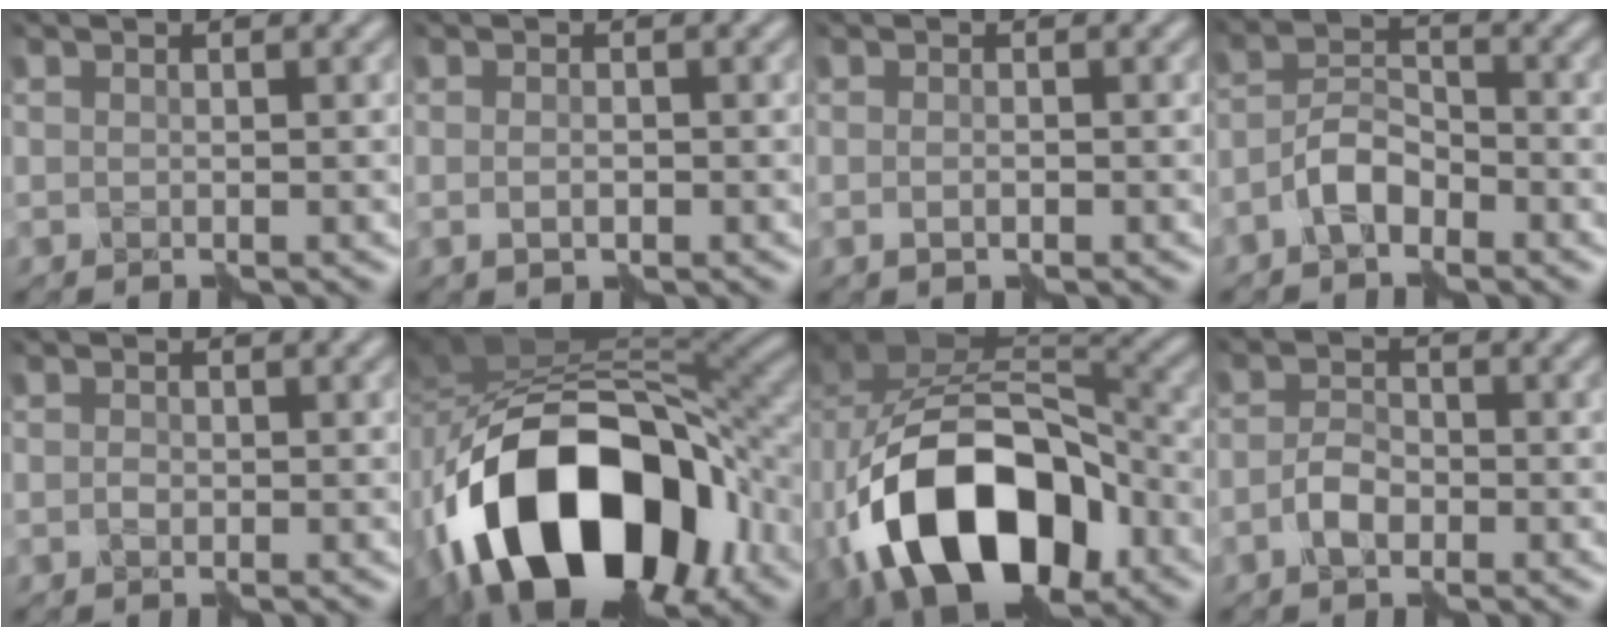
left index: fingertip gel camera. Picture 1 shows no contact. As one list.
[{"total": 1.2, "force": [-0.5, 0.5, 0.9], "torque": [-0.015, 0.002, -0.008]}, {"total": 0.9, "force": [-0.5, 0.4, 0.6], "torque": [-0.010, 0.002, -0.009]}, {"total": 3.7, "force": [-2.5, 1.7, 2.1], "torque": [-0.037, 0.011, -0.057]}, {"total": 0.8, "force": [-0.5, 0.5, 0.4], "torque": [-0.007, 0.000, -0.015]}, {"total": 16.8, "force": [-6.6, 10.0, 11.7], "torque": [-0.205, -0.015, -0.111]}, {"total": 15.1, "force": [-5.9, 8.9, 10.6], "torque": [-0.187, 0.004, -0.110]}, {"total": 2.6, "force": [-1.4, 1.4, 1.6], "torque": [-0.031, 0.005, -0.035]}]